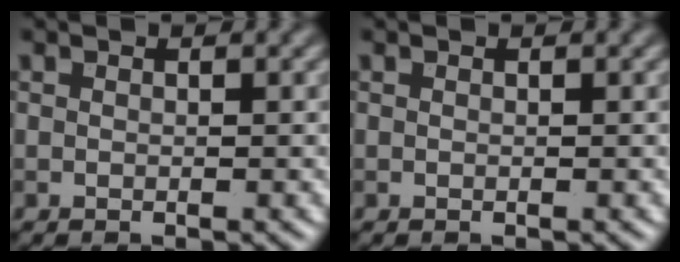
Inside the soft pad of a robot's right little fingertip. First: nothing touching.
{"total": 0.0}